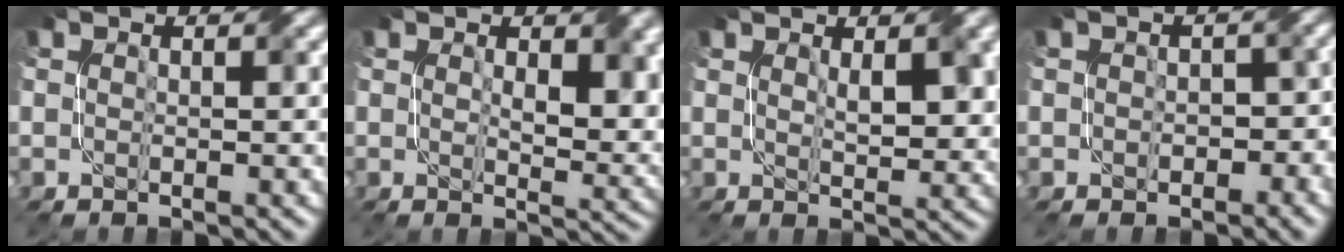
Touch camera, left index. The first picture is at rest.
{"total": 4.7, "force": [1.3, 2.2, 3.9], "torque": [-0.056, -0.003, 0.034]}
{"total": 3.3, "force": [1.4, 1.0, 2.8], "torque": [-0.046, 0.002, 0.033]}
{"total": 3.4, "force": [-1.2, 2.6, 1.8], "torque": [0.006, 0.003, -0.005]}